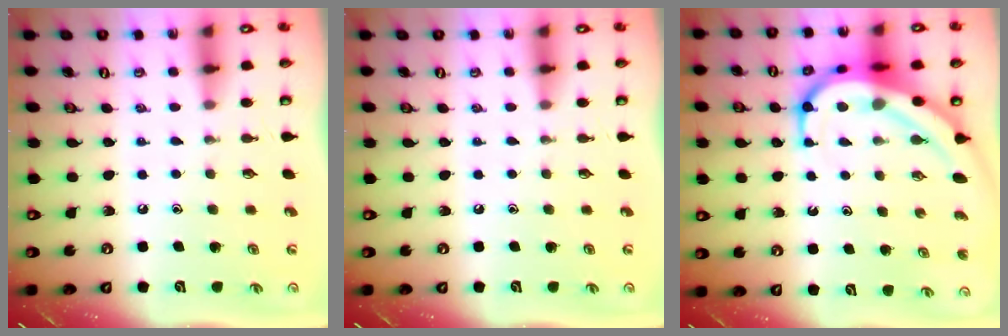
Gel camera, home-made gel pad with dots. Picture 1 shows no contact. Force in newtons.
{"total": 0.0}
{"total": 11.8, "press": 11.7, "slide": 1.1}